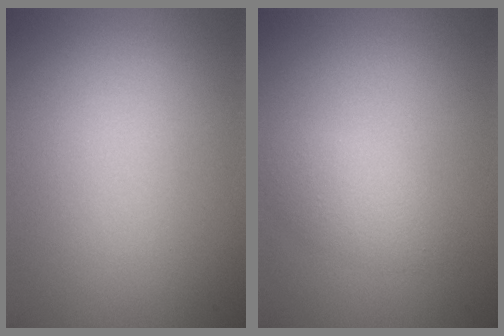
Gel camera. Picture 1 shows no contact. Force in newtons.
{"total": 2.1, "press": 2.1, "slide": 0.2}